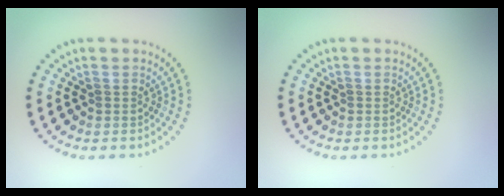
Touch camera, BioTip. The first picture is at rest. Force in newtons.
{"total": 0.0}